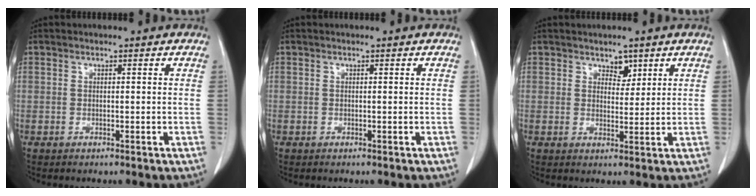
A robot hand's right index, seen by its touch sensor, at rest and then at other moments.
{"total": 0.0}
{"total": 2.4, "force": [1.7, 1.4, 1.0], "torque": [-0.009, -0.004, 0.029]}